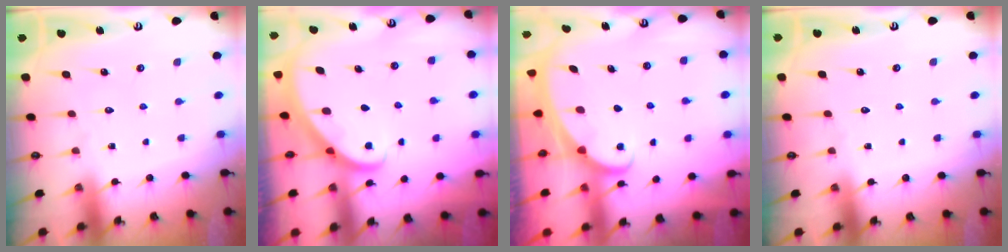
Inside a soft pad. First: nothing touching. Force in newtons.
{"total": 2.7, "press": 2.7, "slide": 0.2}
{"total": 2.4, "press": 2.4, "slide": 0.3}
{"total": 0.0}